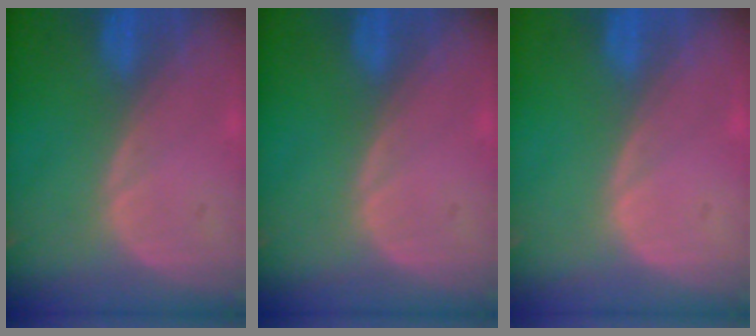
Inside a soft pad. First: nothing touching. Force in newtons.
{"total": 0.0}
{"total": 0.0}